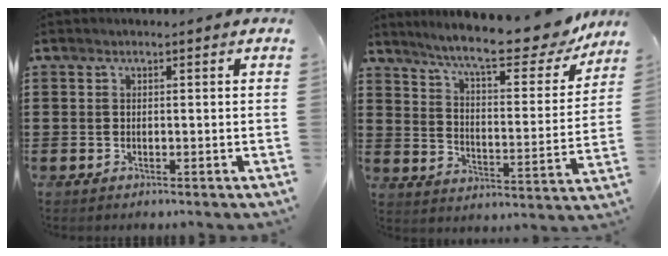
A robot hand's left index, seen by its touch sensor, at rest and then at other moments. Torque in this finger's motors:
{"motor_torque": [1.11, -1.03, 0.48, 0.21]}